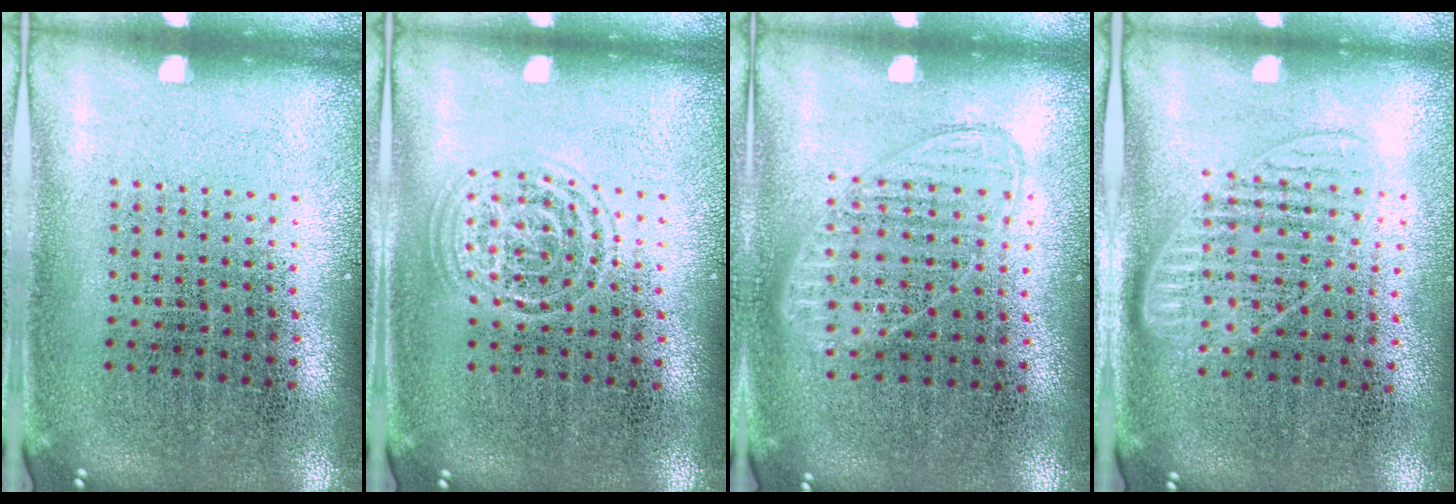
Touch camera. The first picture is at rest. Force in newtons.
{"total": 1.4, "press": 1.4, "slide": 0.1}
{"total": 0.8, "press": 0.8, "slide": 0.2}
{"total": 1.2, "press": 1.1, "slide": 0.4}